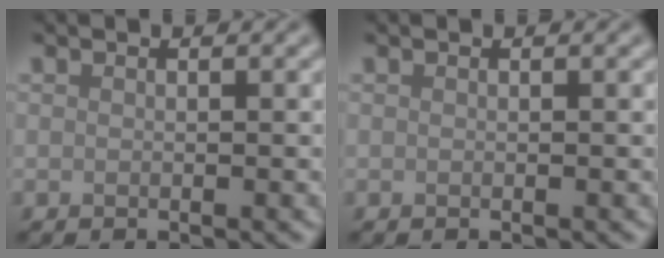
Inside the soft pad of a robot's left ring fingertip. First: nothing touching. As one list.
[{"total": 0.0}]